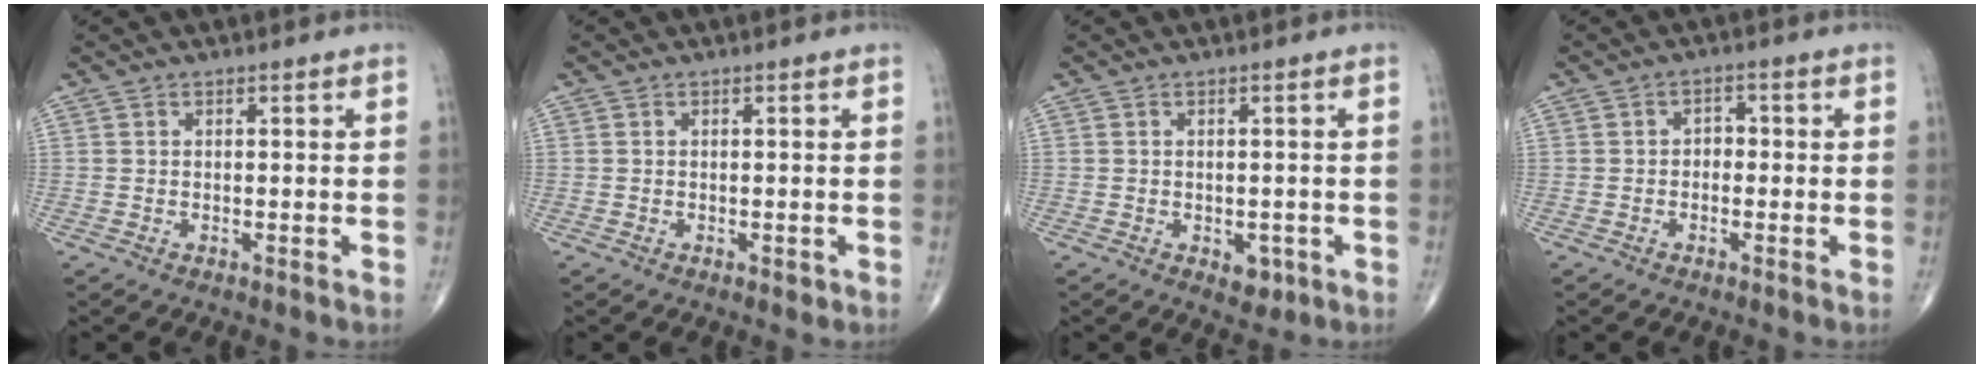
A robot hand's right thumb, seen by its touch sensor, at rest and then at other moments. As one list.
[{"total": 0.6, "force": [-0.1, 0.4, 0.5], "torque": [-0.004, -0.001, 0.000]}, {"total": 2.9, "force": [-1.0, 1.9, 1.9], "torque": [-0.005, 0.002, -0.005]}, {"total": 2.1, "force": [-0.5, 1.6, 1.2], "torque": [-0.002, 0.011, -0.018]}]